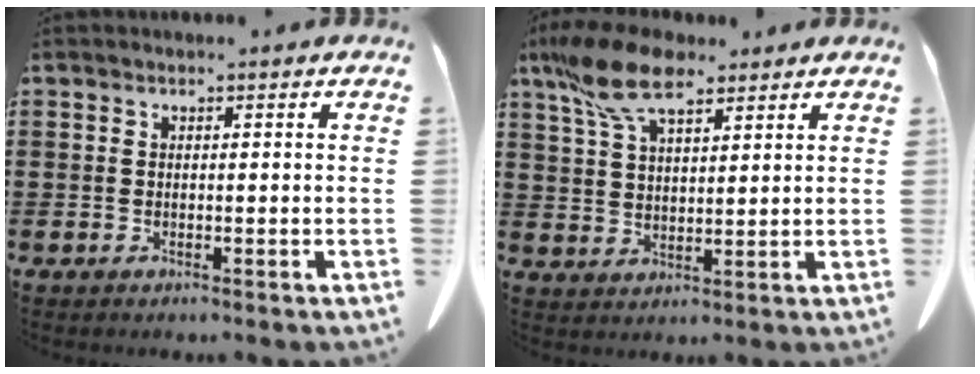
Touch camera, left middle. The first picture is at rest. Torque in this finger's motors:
{"motor_torque": [1.40, 0.36, 0.80, 0.21]}